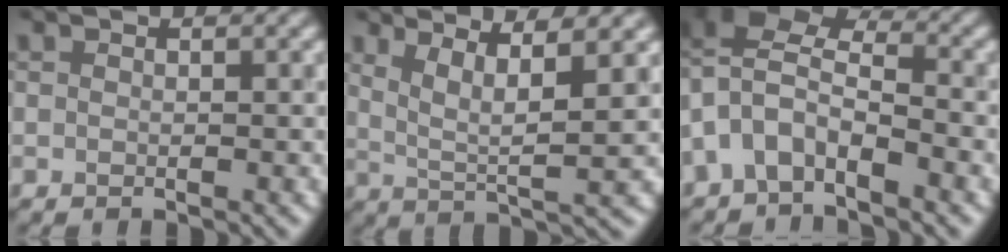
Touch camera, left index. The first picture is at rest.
{"total": 5.0, "force": [2.4, 0.8, 4.4], "torque": [-0.079, 0.005, 0.056]}
{"total": 5.5, "force": [-2.6, 3.3, 3.5], "torque": [-0.062, 0.012, -0.050]}